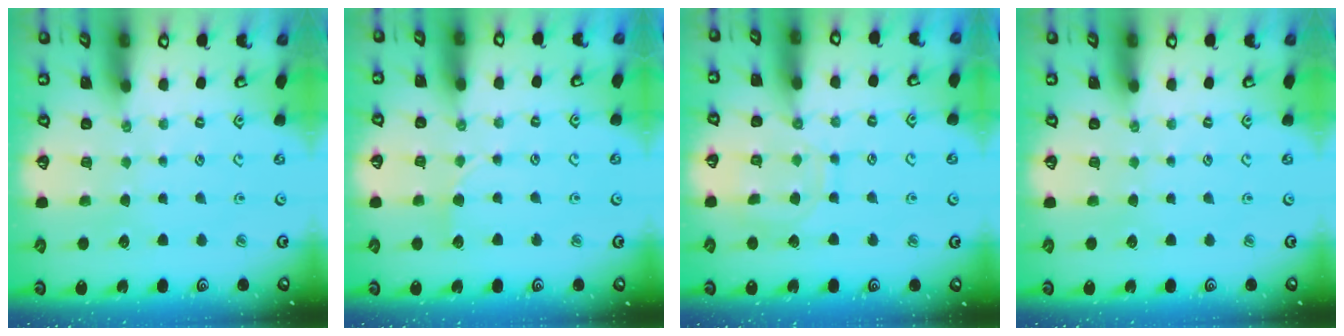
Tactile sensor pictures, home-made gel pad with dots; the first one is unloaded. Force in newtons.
{"total": 4.5, "press": 4.4, "slide": 0.5}
{"total": 9.9, "press": 9.9, "slide": 0.6}
{"total": 0.0}